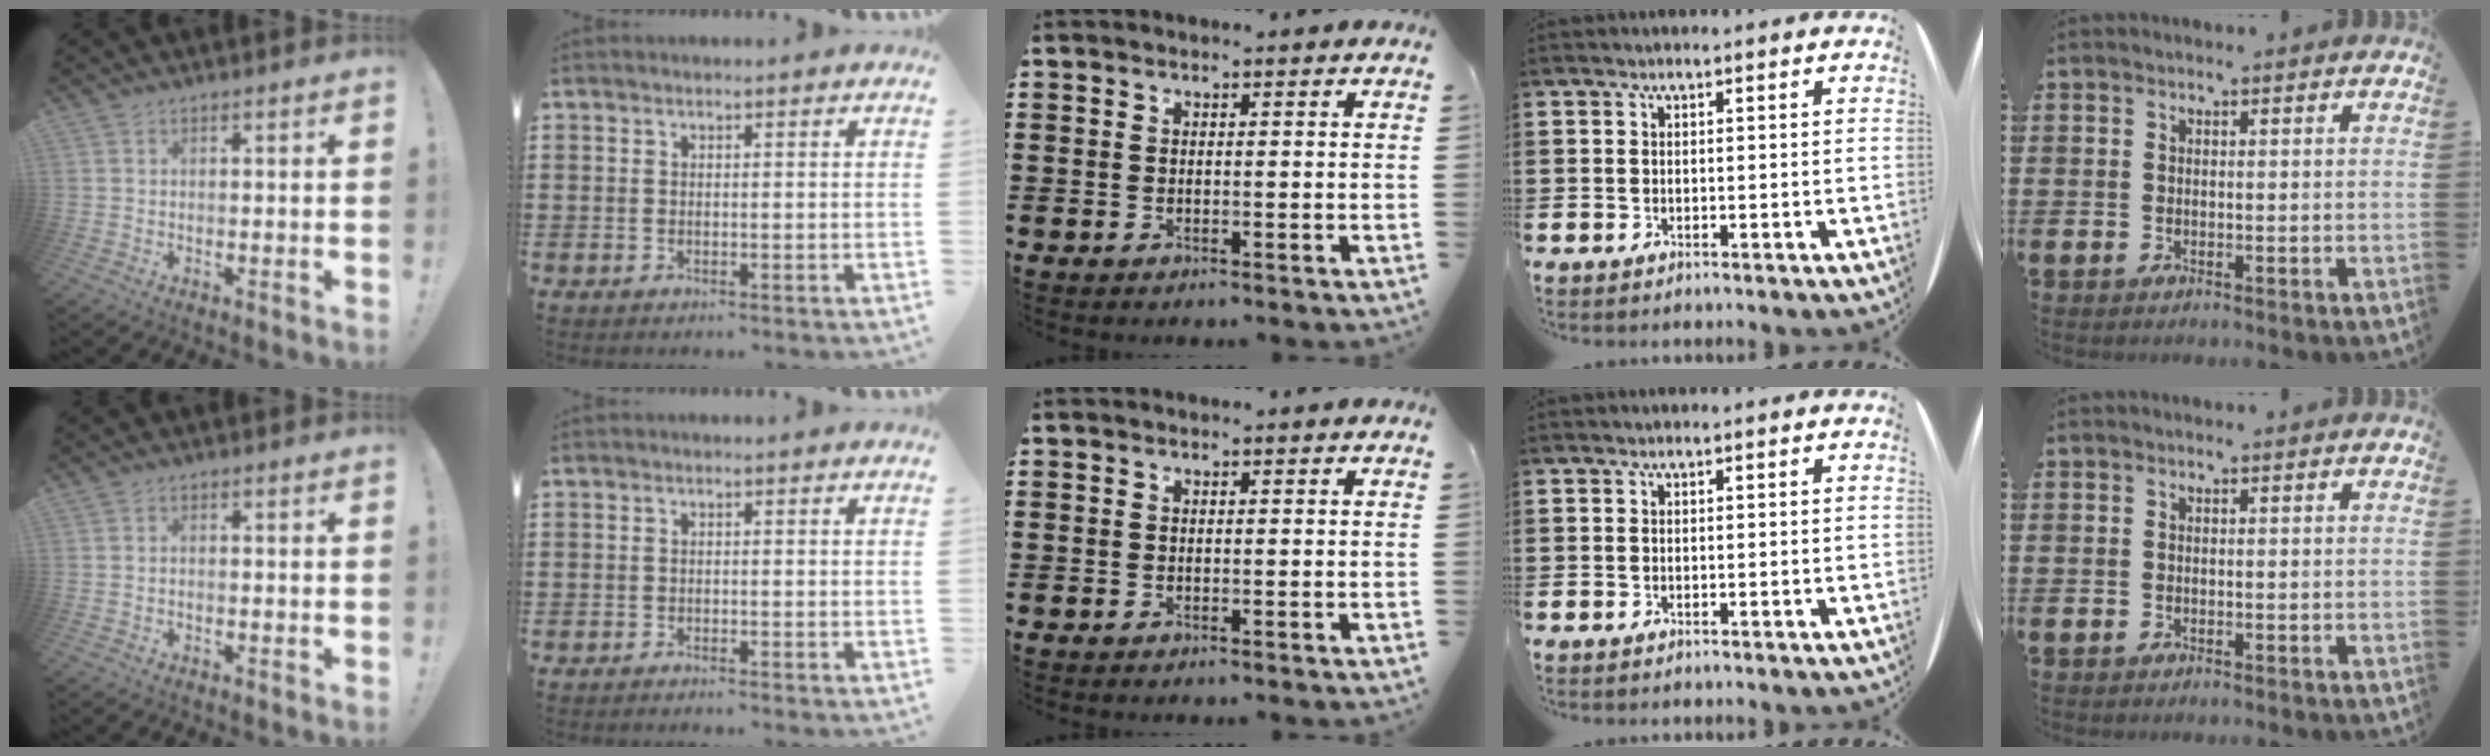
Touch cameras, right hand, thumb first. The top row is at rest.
{"thumb": {"total": 0.8, "force": [-0.6, 0.2, 0.4], "torque": [-0.006, 0.001, -0.011]}, "index": {"total": 0.8, "force": [-0.8, 0.0, 0.0], "torque": [-0.002, -0.001, -0.015]}}